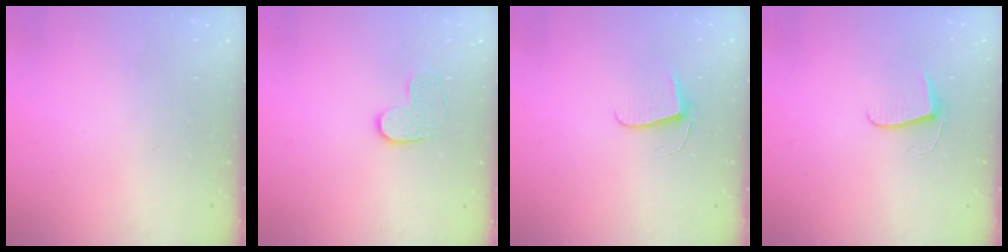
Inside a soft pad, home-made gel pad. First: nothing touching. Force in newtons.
{"total": 6.7, "press": 6.7, "slide": 0.5}
{"total": 5.9, "press": 5.8, "slide": 0.6}
{"total": 5.9, "press": 5.8, "slide": 0.6}